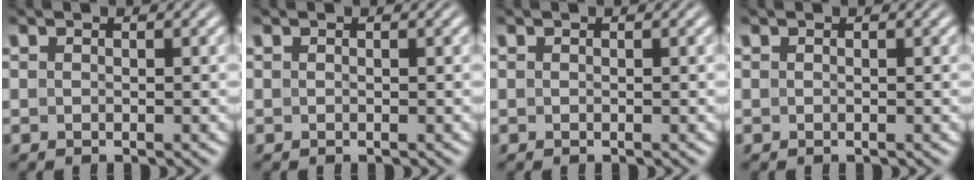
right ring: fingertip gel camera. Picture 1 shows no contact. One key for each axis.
{"total": 0.0}
{"total": 0.0}
{"total": 0.0}